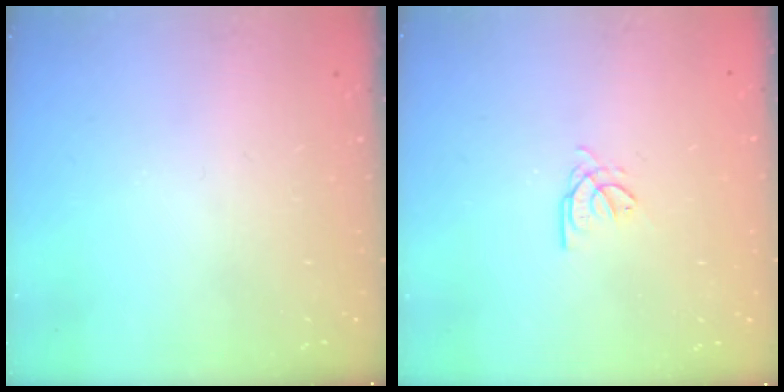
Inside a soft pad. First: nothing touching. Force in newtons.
{"total": 2.4, "press": 2.4, "slide": 0.1}